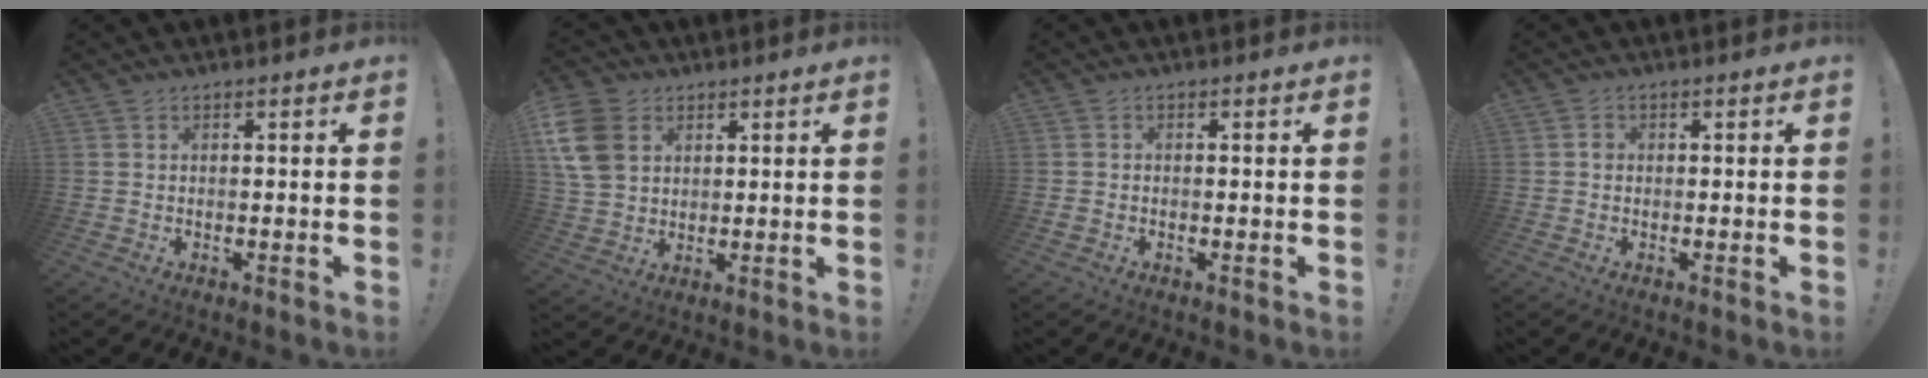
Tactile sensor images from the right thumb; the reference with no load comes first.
{"total": 12.9, "force": [4.7, 9.7, 7.2], "torque": [-0.148, -0.017, 0.094]}
{"total": 0.9, "force": [-0.7, 0.5, 0.2], "torque": [-0.015, 0.006, -0.009]}
{"total": 1.2, "force": [-0.3, 1.1, 0.5], "torque": [-0.003, 0.002, -0.005]}